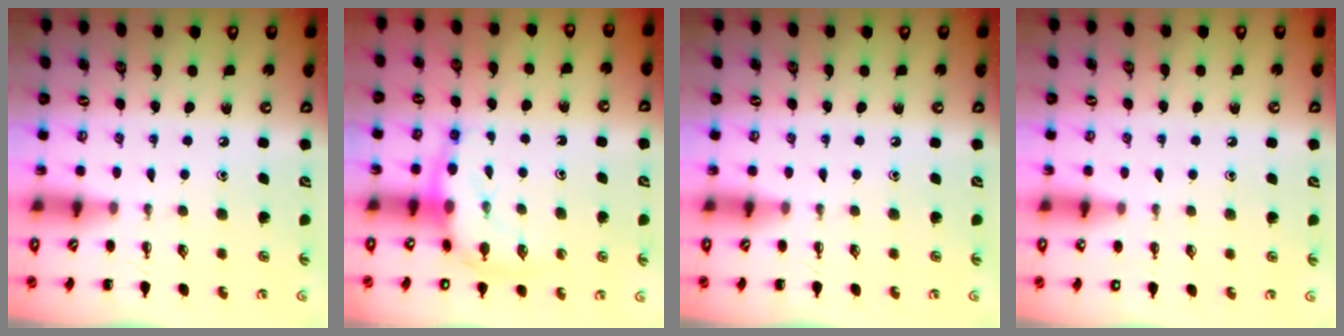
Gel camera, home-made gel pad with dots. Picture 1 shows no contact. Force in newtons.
{"total": 9.8, "press": 9.7, "slide": 1.3}
{"total": 0.0}
{"total": 1.4, "press": 1.4, "slide": 0.1}